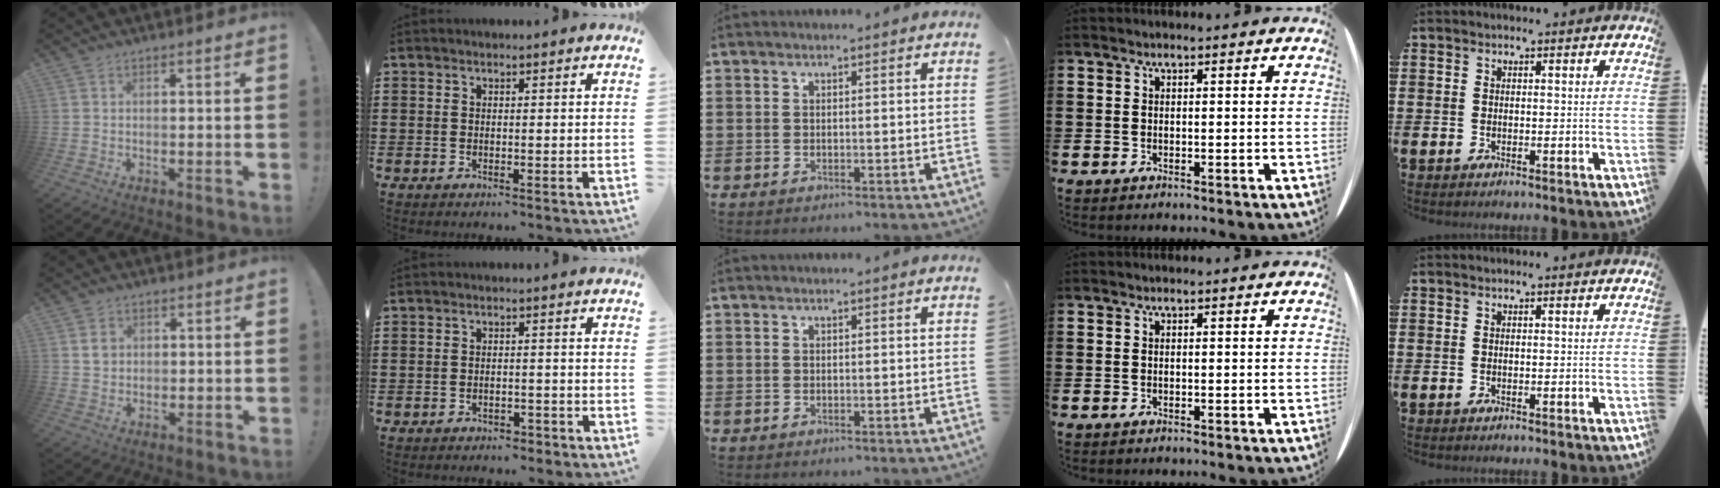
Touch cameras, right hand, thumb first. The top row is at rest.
{"thumb": {"total": 3.3, "force": [1.2, 2.9, 1.1], "torque": [-0.002, -0.003, 0.018]}, "index": {"total": 1.6, "force": [-1.5, 0.2, 0.3], "torque": [-0.012, -0.002, -0.031]}}